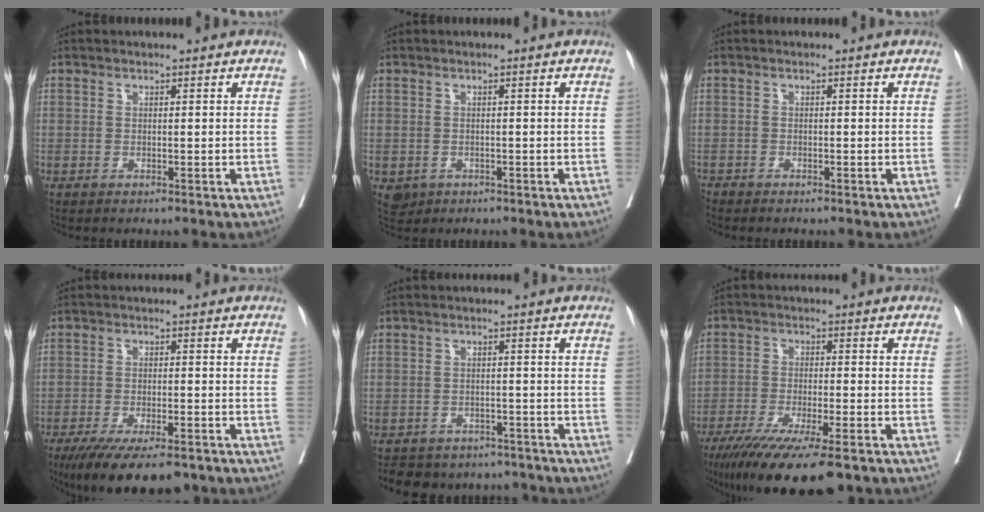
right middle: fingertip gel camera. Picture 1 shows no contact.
{"total": 2.2, "force": [-0.9, 1.9, 0.6], "torque": [-0.008, 0.002, -0.005]}
{"total": 1.0, "force": [-0.9, 0.3, 0.1], "torque": [-0.005, -0.003, -0.020]}
{"total": 12.7, "force": [-9.6, 3.2, 7.8], "torque": [-0.119, -0.020, -0.149]}
{"total": 11.4, "force": [-10.1, 4.9, 2.3], "torque": [-0.041, 0.013, -0.122]}
{"total": 14.9, "force": [-11.0, 1.5, 9.9], "torque": [-0.152, -0.039, -0.176]}